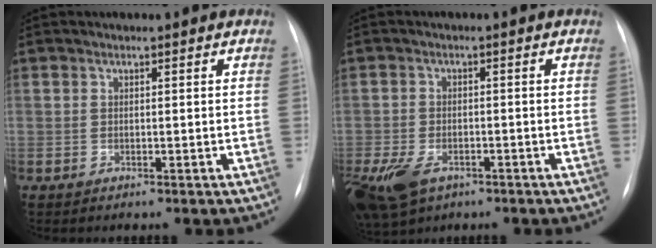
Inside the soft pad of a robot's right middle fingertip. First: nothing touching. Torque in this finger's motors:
{"motor_torque": [0.99, -1.15, 0.40, 0.14]}